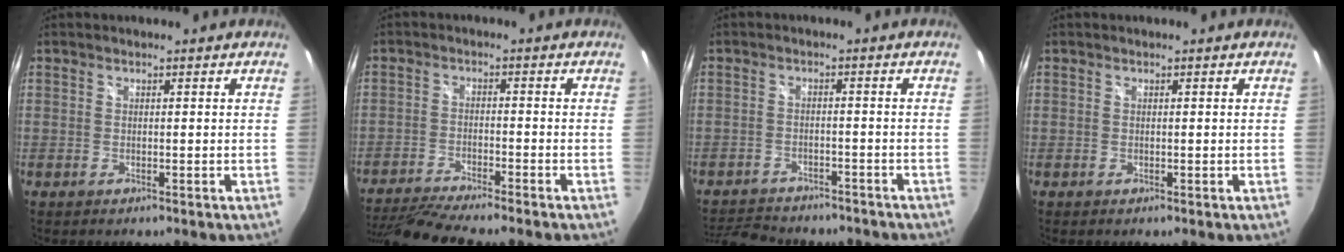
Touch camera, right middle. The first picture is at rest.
{"total": 12.1, "force": [-10.7, 0.3, 5.6], "torque": [-0.129, -0.017, -0.183]}
{"total": 11.0, "force": [-9.6, 3.9, 3.7], "torque": [-0.094, -0.009, -0.141]}
{"total": 0.0}